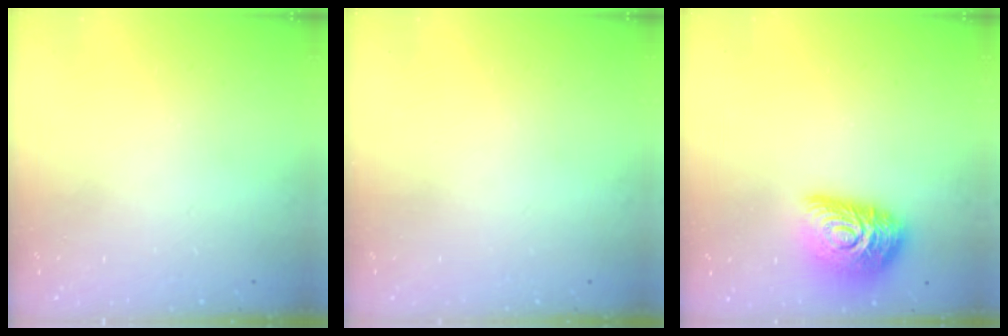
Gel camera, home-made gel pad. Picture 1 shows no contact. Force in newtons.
{"total": 0.0}
{"total": 15.8, "press": 15.7, "slide": 0.8}